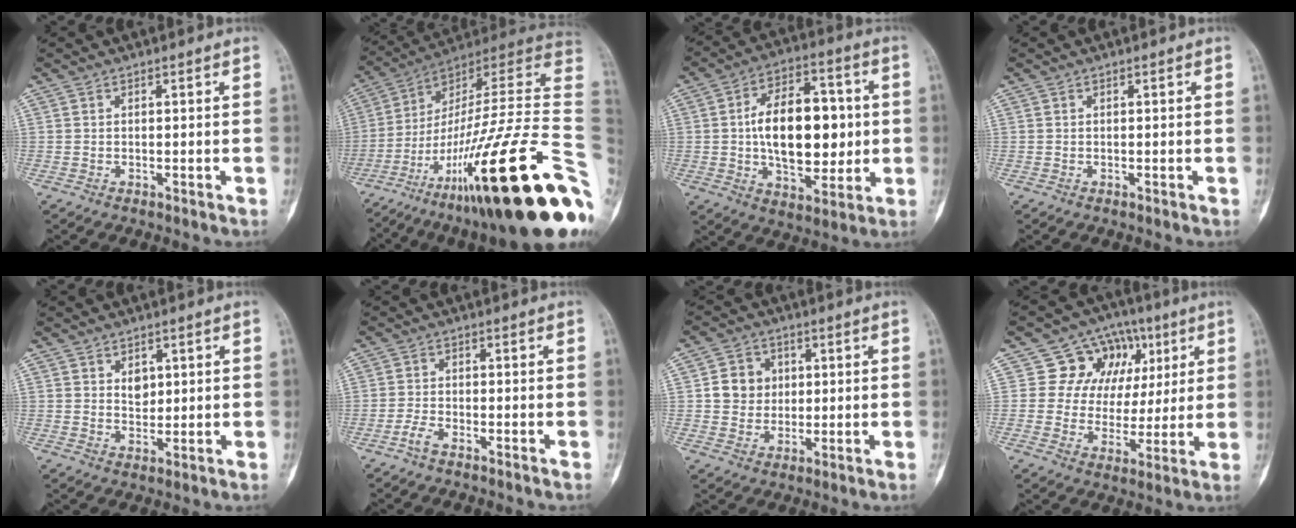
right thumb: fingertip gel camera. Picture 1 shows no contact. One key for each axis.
{"total": 35.7, "fx": -10.5, "fy": 6.4, "fz": 33.5, "tx": -0.448, "ty": 0.073, "tz": -0.174}
{"total": 18.6, "fx": 0.5, "fy": 10.7, "fz": 15.3, "tx": -0.201, "ty": 0.014, "tz": 0.012}
{"total": 0.0}
{"total": 3.0, "fx": 1.2, "fy": 2.2, "fz": 1.8, "tx": -0.013, "ty": -0.009, "tz": 0.022}
{"total": 2.3, "fx": -1.8, "fy": 0.5, "fz": 1.3, "tx": -0.036, "ty": 0.007, "tz": -0.040}
{"total": 6.6, "fx": 1.1, "fy": 6.0, "fz": 2.5, "tx": -0.008, "ty": 0.002, "tz": 0.016}
{"total": 13.0, "fx": 4.4, "fy": 11.2, "fz": 4.9, "tx": -0.020, "ty": 0.002, "tz": 0.071}